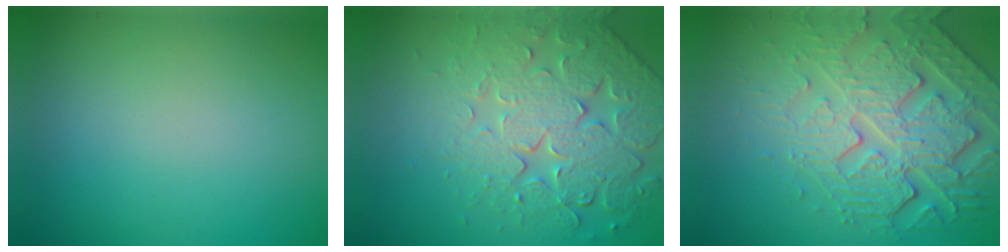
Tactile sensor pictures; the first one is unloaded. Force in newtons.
{"total": 6.4, "press": 5.5, "slide": 3.4}
{"total": 6.3, "press": 5.3, "slide": 3.5}